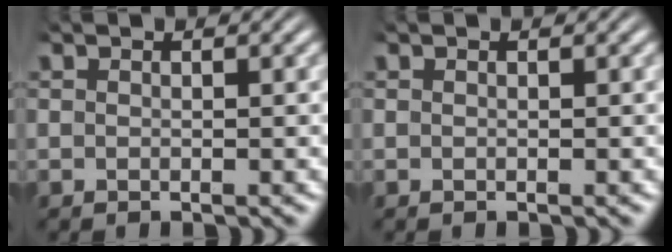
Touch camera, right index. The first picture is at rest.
{"total": 0.0}